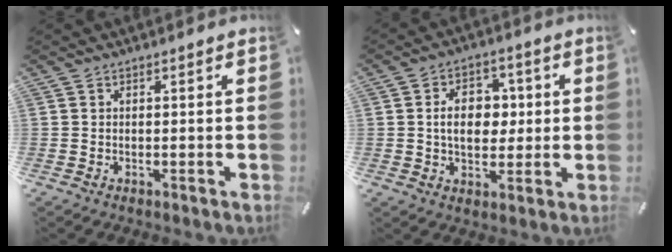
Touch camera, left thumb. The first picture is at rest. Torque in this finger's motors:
{"motor_torque": [1.35, 1.35, 1.01, -0.11, 0.10]}